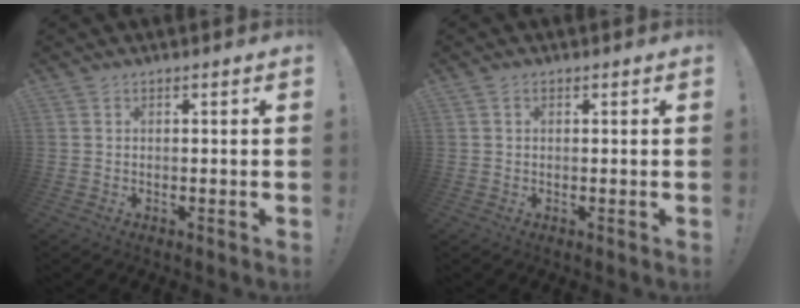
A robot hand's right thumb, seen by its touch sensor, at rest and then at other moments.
{"total": 0.8, "force": [0.3, 0.6, 0.4], "torque": [-0.001, -0.001, 0.003]}